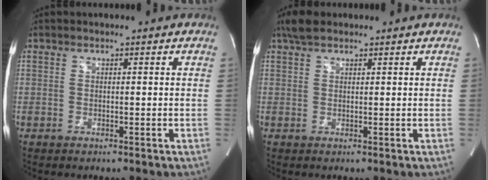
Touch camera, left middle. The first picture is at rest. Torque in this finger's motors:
{"motor_torque": [0.22, -0.10, -0.09, -0.01]}